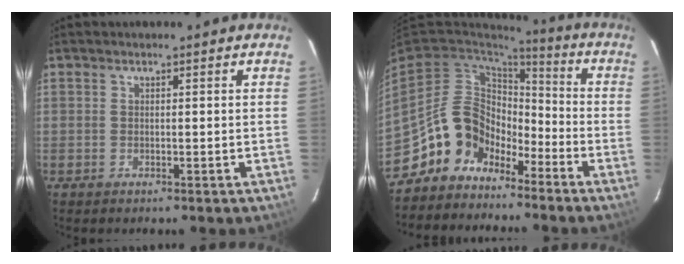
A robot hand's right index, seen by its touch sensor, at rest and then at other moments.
{"total": 12.3, "force": [-8.8, 8.2, 2.8], "torque": [-0.067, 0.044, -0.163]}